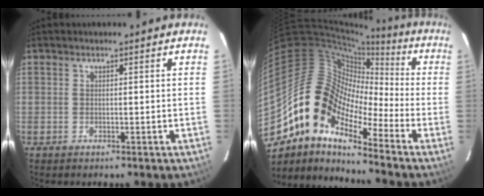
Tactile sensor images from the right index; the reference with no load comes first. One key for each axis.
{"total": 15.6, "fx": -8.9, "fy": 7.4, "fz": 10.6, "tx": -0.174, "ty": 0.004, "tz": -0.188}